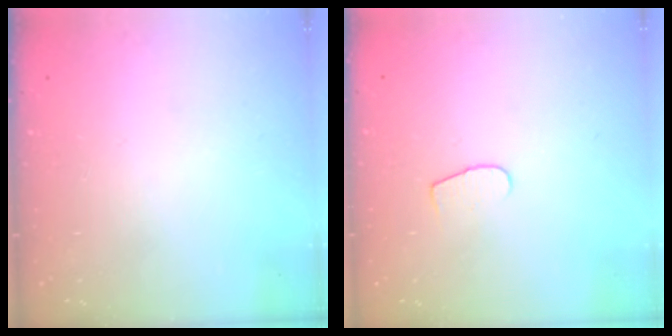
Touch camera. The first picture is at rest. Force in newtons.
{"total": 4.6, "press": 4.5, "slide": 0.4}